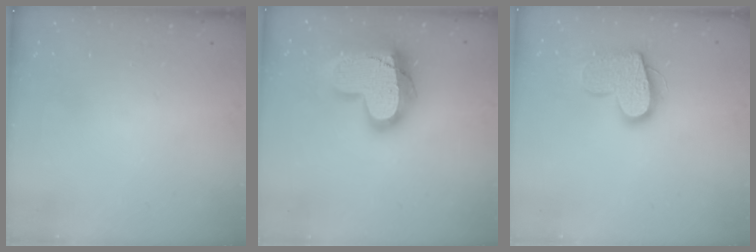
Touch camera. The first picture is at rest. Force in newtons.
{"total": 21.4, "press": 21.3, "slide": 1.7}
{"total": 14.3, "press": 14.3, "slide": 1.1}